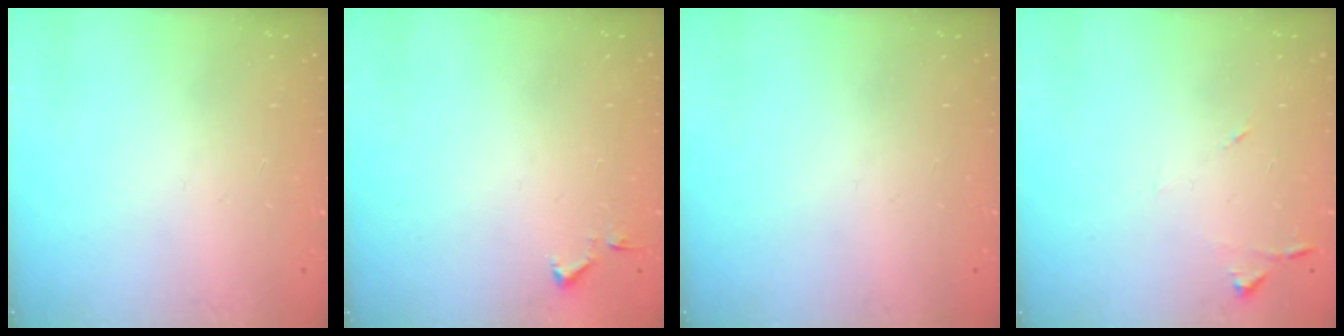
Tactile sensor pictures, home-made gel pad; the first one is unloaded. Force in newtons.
{"total": 3.1, "press": 3.1, "slide": 0.6}
{"total": 0.0}
{"total": 6.7, "press": 6.7, "slide": 0.7}